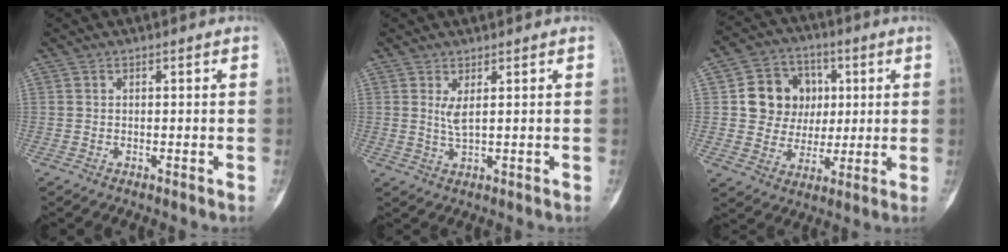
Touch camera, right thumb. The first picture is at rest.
{"total": 2.6, "force": [0.9, 0.4, 2.4], "torque": [-0.057, -0.011, 0.026]}
{"total": 11.8, "force": [2.2, 10.6, 4.8], "torque": [-0.029, 0.003, 0.039]}